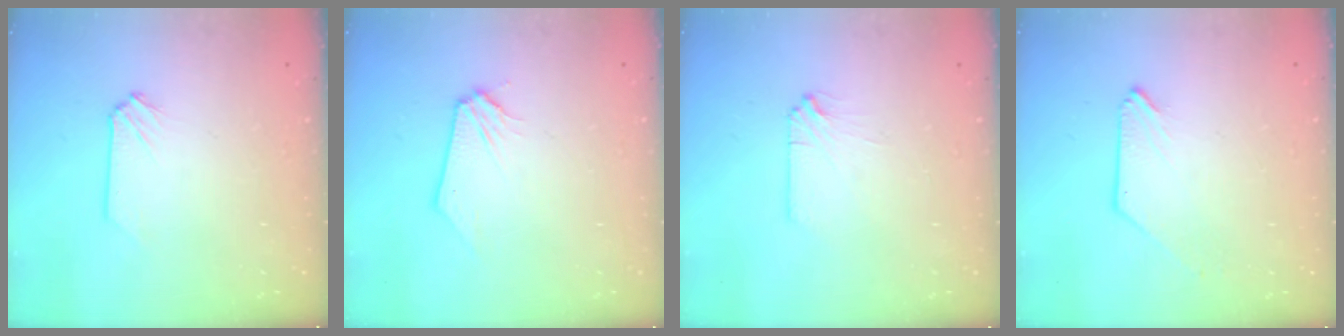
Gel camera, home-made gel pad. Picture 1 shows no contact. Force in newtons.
{"total": 0.0}
{"total": 1.7, "press": 1.7, "slide": 0.4}
{"total": 0.0}